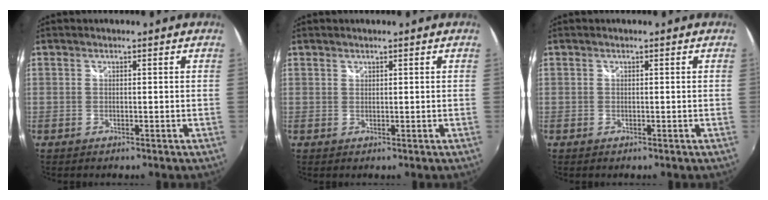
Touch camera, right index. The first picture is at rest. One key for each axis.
{"total": 0.6, "fx": 0.5, "fy": 0.3, "fz": 0.0, "tx": 0.002, "ty": 0.001, "tz": 0.009}
{"total": 0.0}